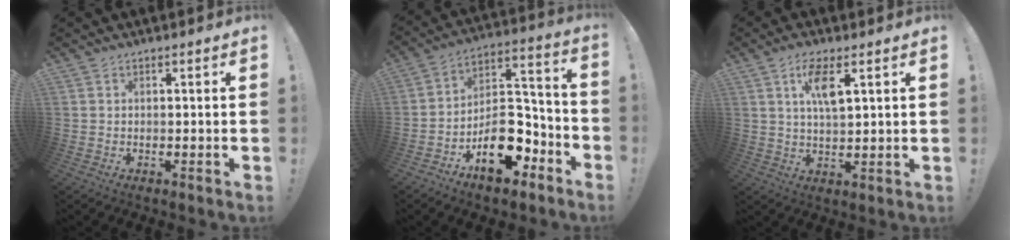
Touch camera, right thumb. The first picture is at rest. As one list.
[{"total": 16.6, "force": [-8.8, 10.3, 9.7], "torque": [-0.113, 0.062, -0.139]}, {"total": 7.7, "force": [3.4, 2.6, 6.4], "torque": [-0.122, -0.003, 0.059]}]